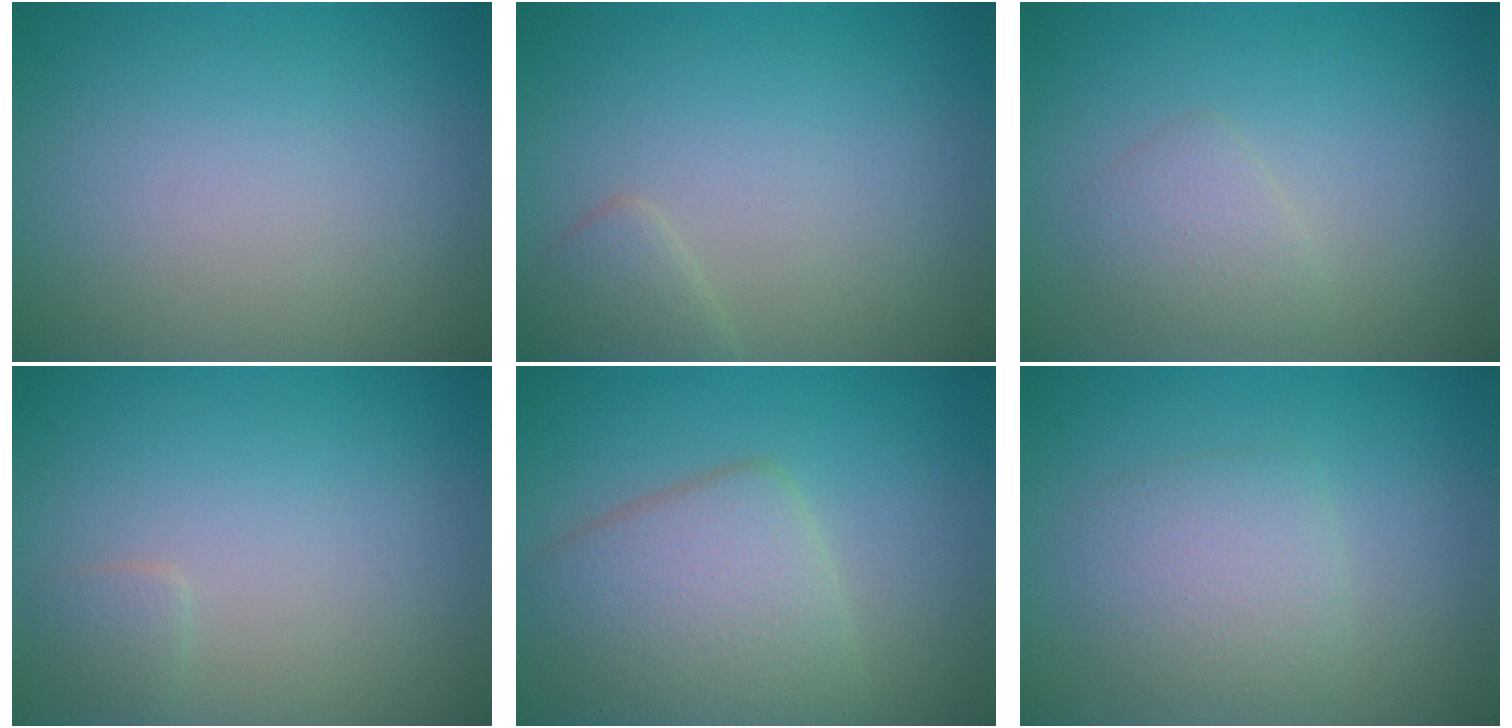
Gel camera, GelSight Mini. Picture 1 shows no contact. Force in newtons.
{"total": 1.6, "press": 1.6, "slide": 0.0}
{"total": 1.7, "press": 1.7, "slide": 0.2}
{"total": 0.9, "press": 0.9, "slide": 0.1}
{"total": 5.7, "press": 5.7, "slide": 0.3}
{"total": 2.9, "press": 2.9, "slide": 0.0}